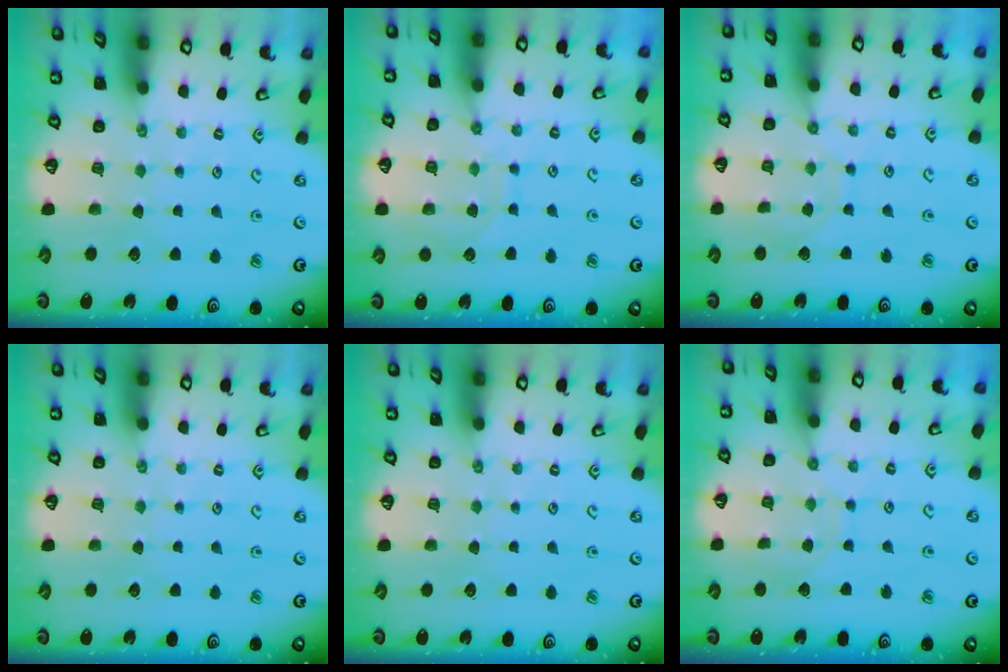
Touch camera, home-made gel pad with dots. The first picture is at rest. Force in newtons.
{"total": 9.3, "press": 9.3, "slide": 0.8}
{"total": 6.3, "press": 6.3, "slide": 0.3}
{"total": 0.0}
{"total": 0.0}
{"total": 6.3, "press": 6.3, "slide": 0.3}